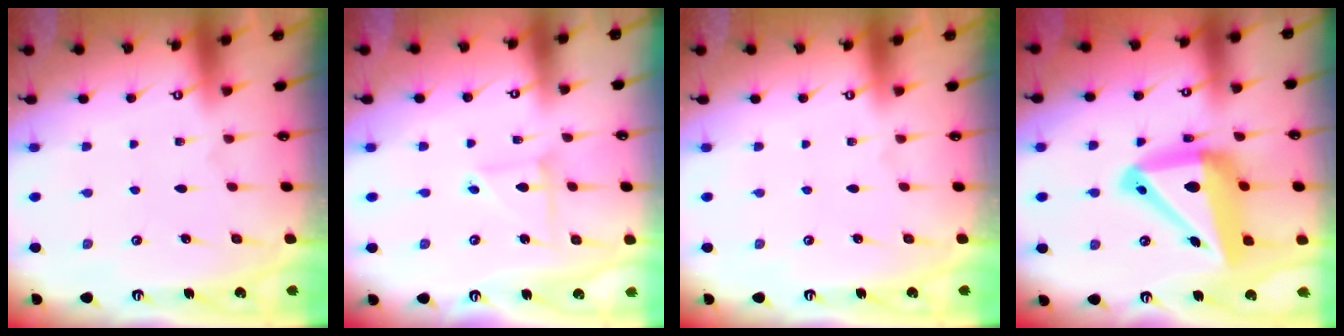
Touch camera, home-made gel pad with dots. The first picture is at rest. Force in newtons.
{"total": 3.9, "press": 3.9, "slide": 0.4}
{"total": 0.0}
{"total": 21.1, "press": 21.0, "slide": 2.4}